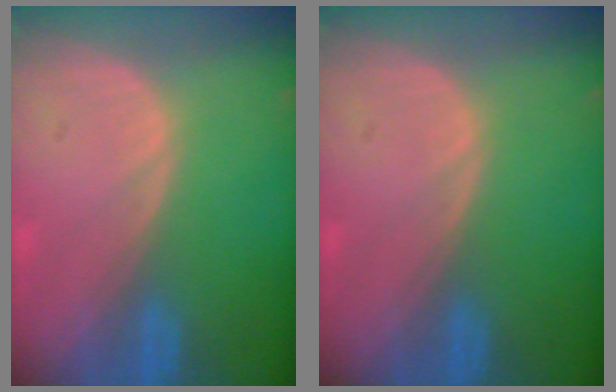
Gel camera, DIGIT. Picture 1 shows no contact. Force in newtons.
{"total": 0.0}